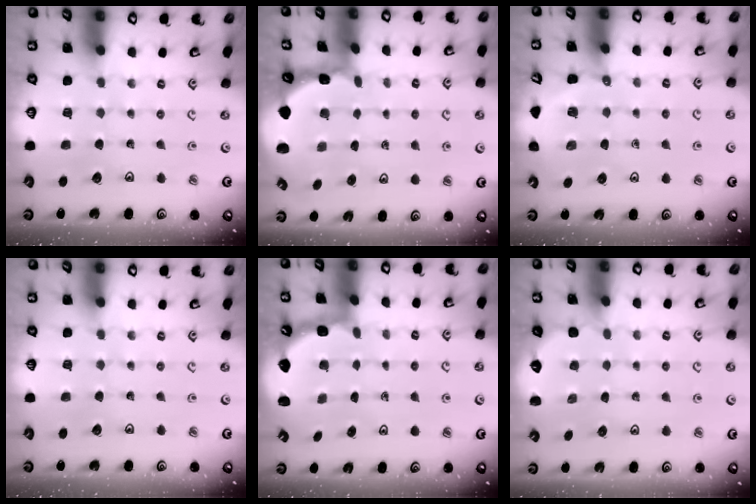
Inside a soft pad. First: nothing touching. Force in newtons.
{"total": 1.0, "press": 1.0, "slide": 0.2}
{"total": 2.7, "press": 2.7, "slide": 0.2}
{"total": 0.0}
{"total": 2.3, "press": 1.8, "slide": 1.3}
{"total": 1.9, "press": 0.5, "slide": 1.9}